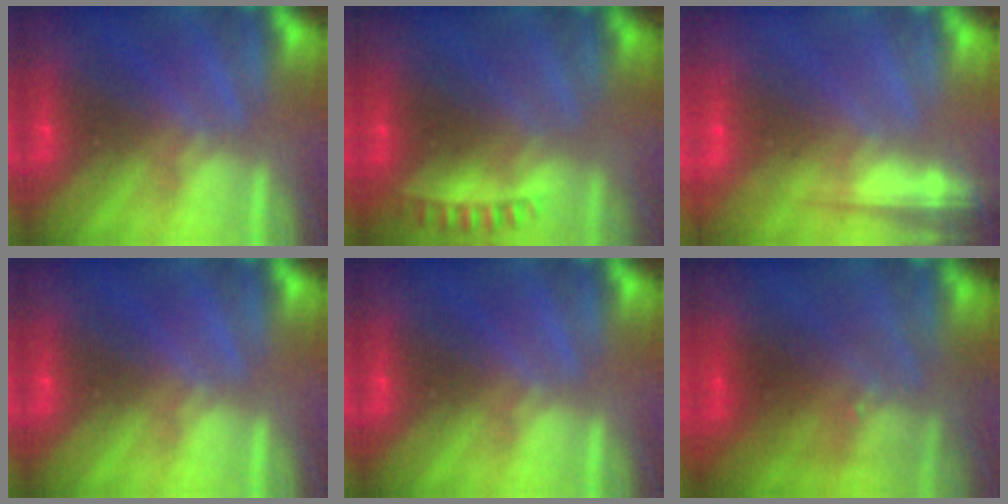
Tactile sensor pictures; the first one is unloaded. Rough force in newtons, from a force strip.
{"total": 2.5}
{"total": 7.2}
{"total": 0.0}
{"total": 0.0}
{"total": 2.9}